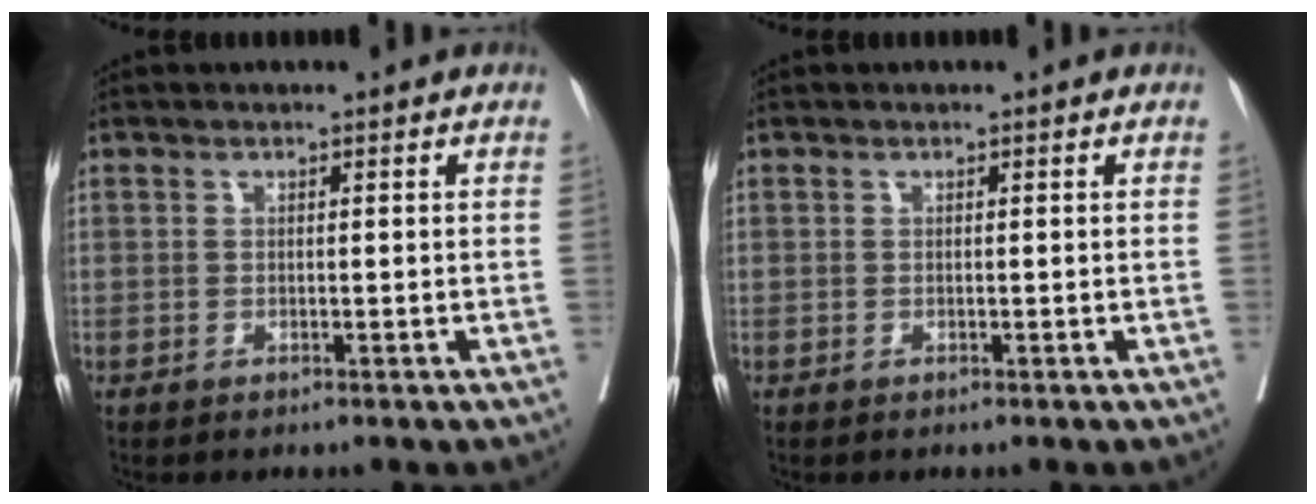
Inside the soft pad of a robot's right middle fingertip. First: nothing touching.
{"total": 0.0}